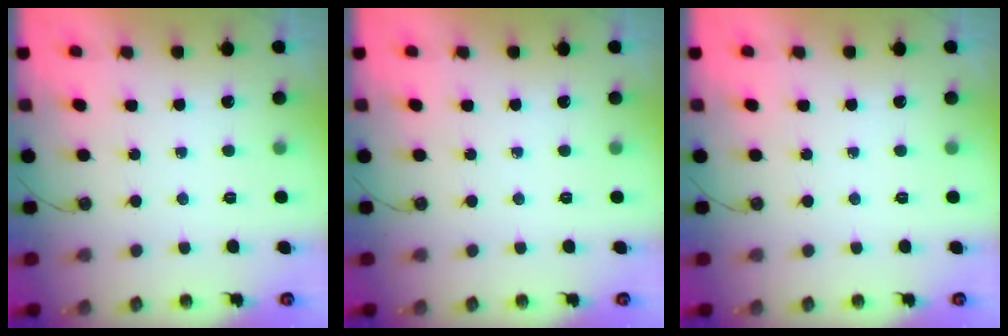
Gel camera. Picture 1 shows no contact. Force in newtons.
{"total": 0.0}
{"total": 0.0}